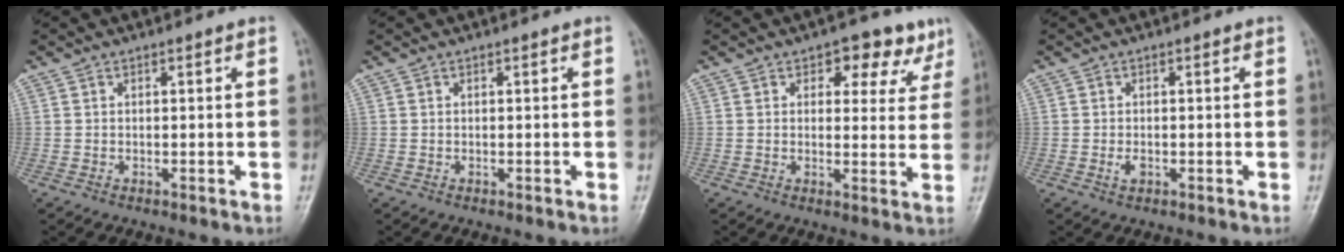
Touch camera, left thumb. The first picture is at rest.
{"total": 0.0}
{"total": 8.1, "force": [4.8, 5.0, 4.2], "torque": [-0.007, -0.018, 0.051]}
{"total": 1.4, "force": [-0.3, 0.9, 1.1], "torque": [-0.018, -0.001, -0.005]}